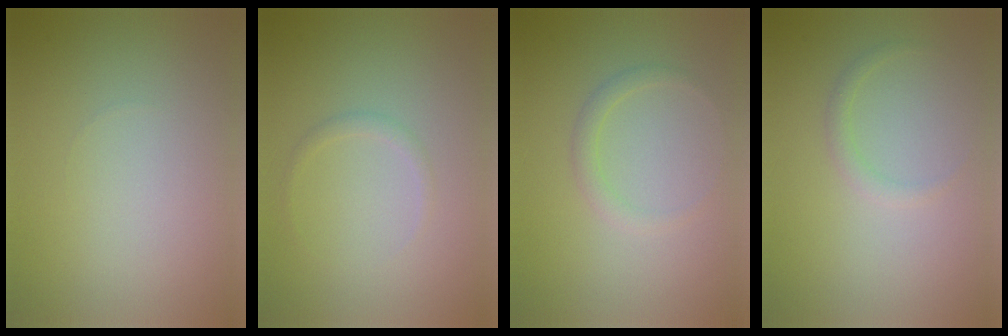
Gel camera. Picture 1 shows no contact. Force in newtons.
{"total": 0.8, "press": 0.8, "slide": 0.0}
{"total": 1.3, "press": 1.3, "slide": 0.1}
{"total": 1.0, "press": 1.0, "slide": 0.0}